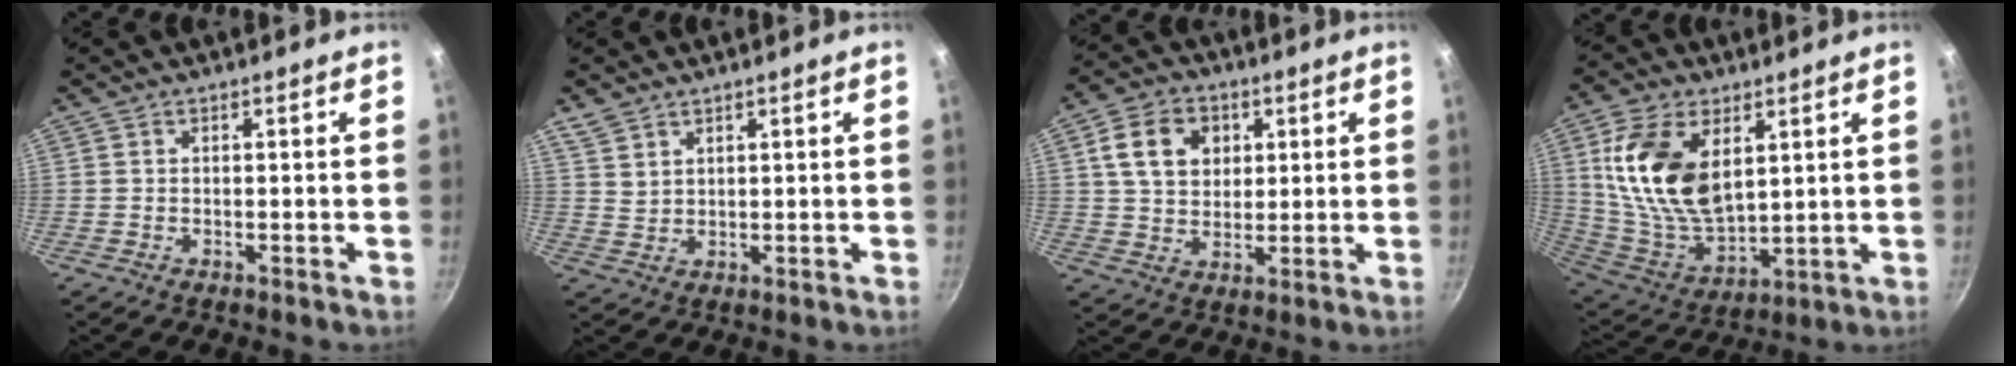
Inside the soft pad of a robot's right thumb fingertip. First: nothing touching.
{"total": 4.6, "force": [3.9, 1.8, 1.5], "torque": [-0.024, -0.021, 0.087]}
{"total": 10.4, "force": [3.1, 8.0, 5.9], "torque": [-0.083, 0.002, 0.049]}
{"total": 18.6, "force": [5.5, 10.7, 14.1], "torque": [-0.256, -0.032, 0.121]}